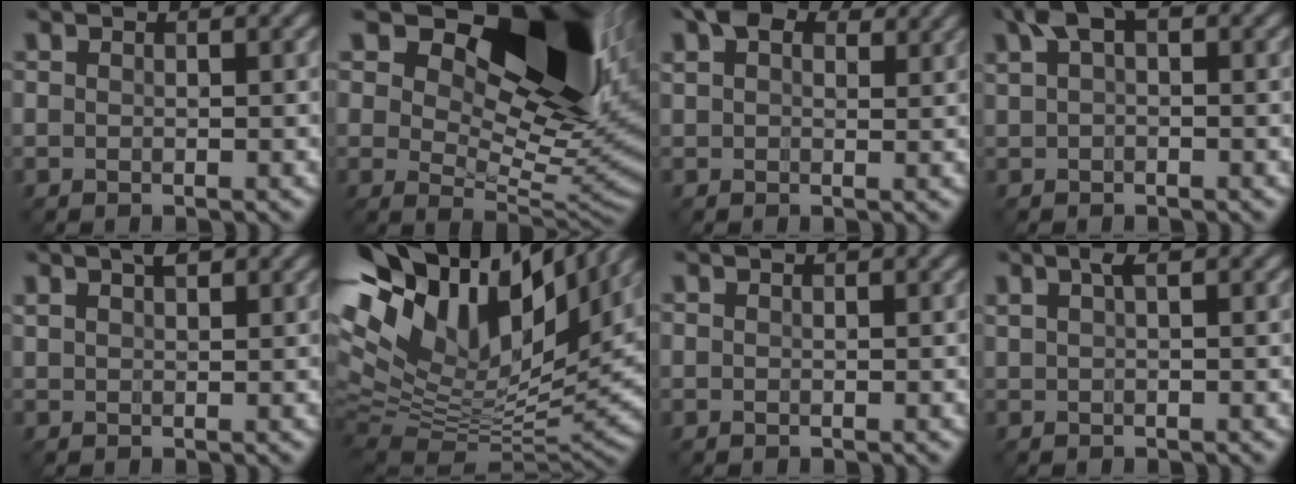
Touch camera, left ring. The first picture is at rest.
{"total": 15.4, "force": [7.8, 6.9, 11.2], "torque": [-0.156, 0.005, 0.123]}
{"total": 4.5, "force": [3.0, 2.4, 2.4], "torque": [-0.042, 0.009, 0.045]}
{"total": 3.3, "force": [1.6, 1.4, 2.4], "torque": [-0.039, 0.014, 0.022]}
{"total": 1.8, "force": [1.3, 0.7, 1.1], "torque": [-0.017, 0.003, 0.023]}
{"total": 17.7, "force": [7.8, 9.5, 12.8], "torque": [-0.264, 0.031, 0.137]}
{"total": 0.0}
{"total": 1.1, "force": [0.6, 0.2, 1.0], "torque": [-0.024, 0.004, 0.010]}